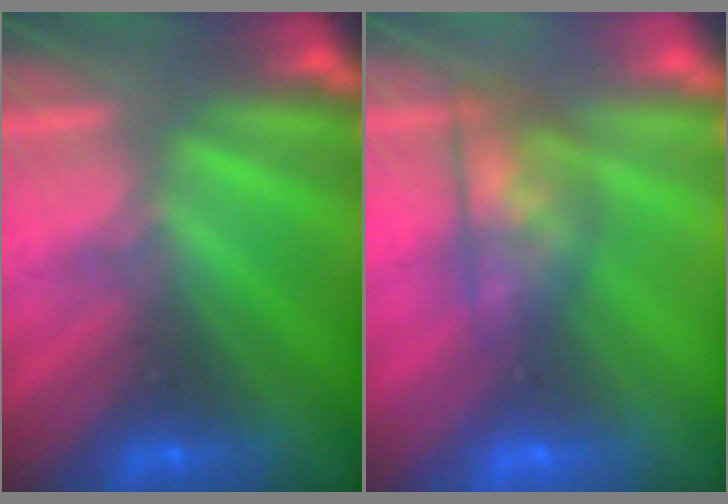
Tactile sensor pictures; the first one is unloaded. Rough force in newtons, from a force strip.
{"total": 5.8}